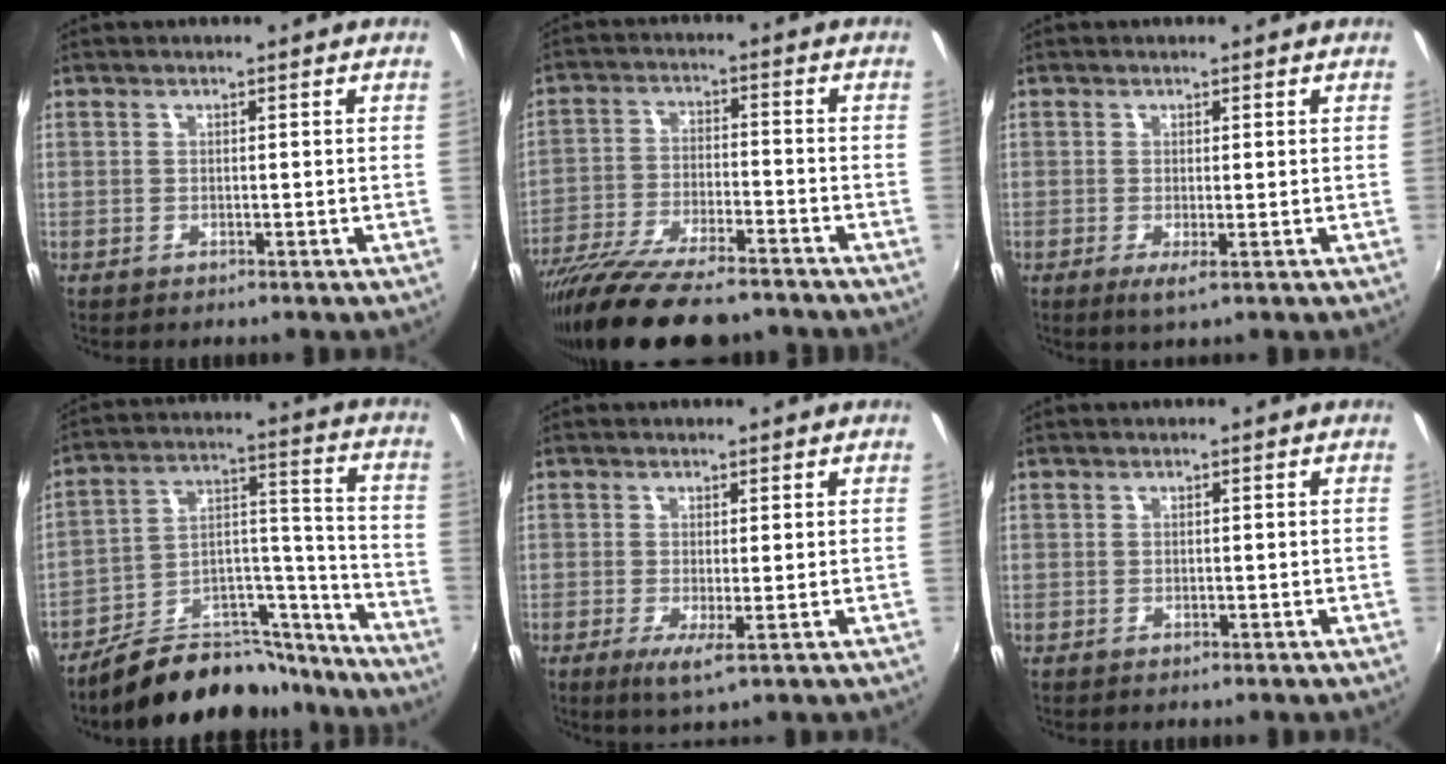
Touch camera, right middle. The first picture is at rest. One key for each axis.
{"total": 19.6, "fx": -16.2, "fy": 4.5, "fz": 10.1, "tx": -0.202, "ty": -0.046, "tz": -0.268}
{"total": 2.1, "fx": -0.5, "fy": 0.1, "fz": 2.0, "tx": -0.039, "ty": -0.008, "tz": -0.007}
{"total": 20.1, "fx": -16.8, "fy": 8.1, "fz": 7.4, "tx": -0.110, "ty": 0.066, "tz": -0.242}
{"total": 3.4, "fx": -0.7, "fy": 0.2, "fz": 3.3, "tx": -0.062, "ty": -0.013, "tz": -0.010}
{"total": 0.0}